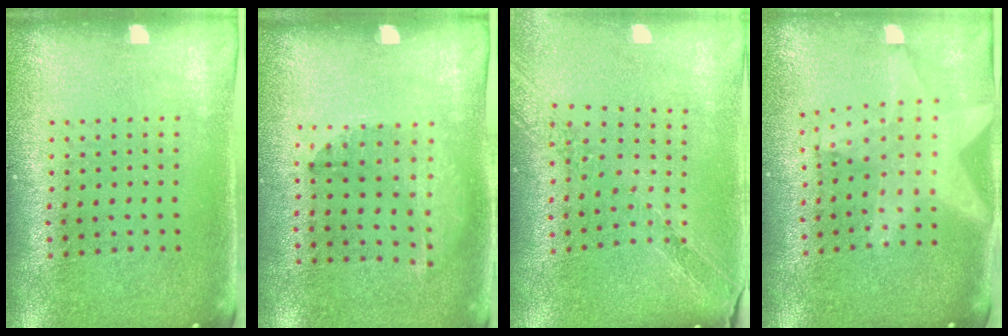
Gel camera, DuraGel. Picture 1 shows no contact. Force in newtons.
{"total": 1.3, "press": 0.9, "slide": 0.9}
{"total": 1.1, "press": 1.1, "slide": 0.1}
{"total": 2.2, "press": 1.8, "slide": 1.2}